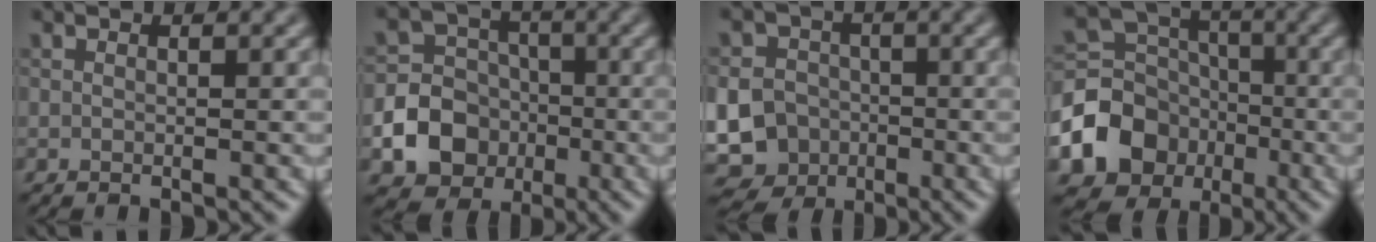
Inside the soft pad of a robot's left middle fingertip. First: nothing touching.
{"total": 9.1, "force": [-3.0, 8.0, 3.0], "torque": [-0.037, -0.012, -0.079]}
{"total": 15.1, "force": [-4.8, 13.8, 4.0], "torque": [-0.113, -0.027, -0.112]}
{"total": 8.9, "force": [-3.4, 7.5, 3.5], "torque": [-0.073, -0.007, -0.071]}